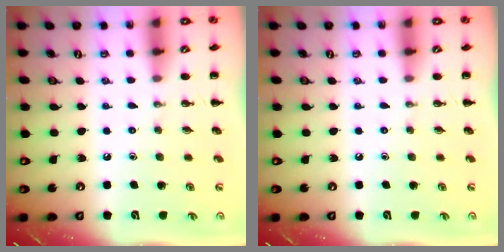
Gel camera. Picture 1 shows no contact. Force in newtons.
{"total": 0.0}